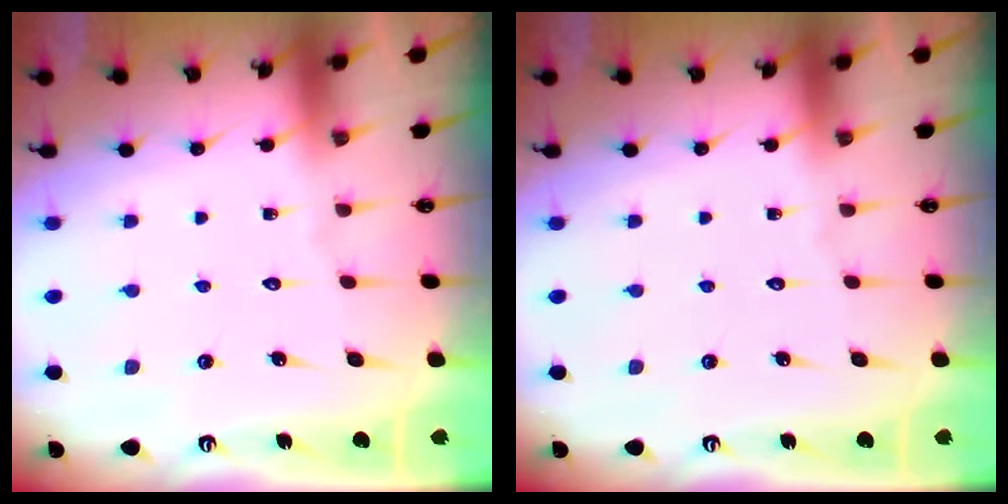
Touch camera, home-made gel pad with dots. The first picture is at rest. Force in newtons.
{"total": 0.0}